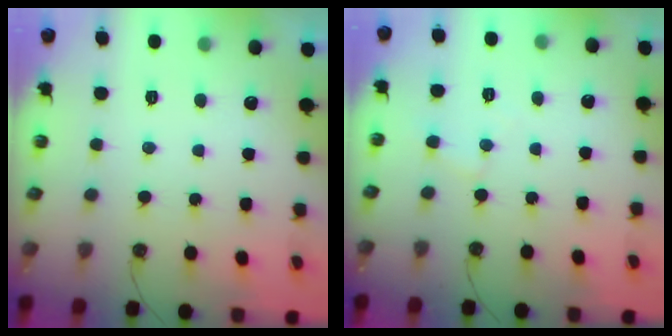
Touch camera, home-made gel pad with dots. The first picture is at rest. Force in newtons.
{"total": 4.2, "press": 4.1, "slide": 0.7}